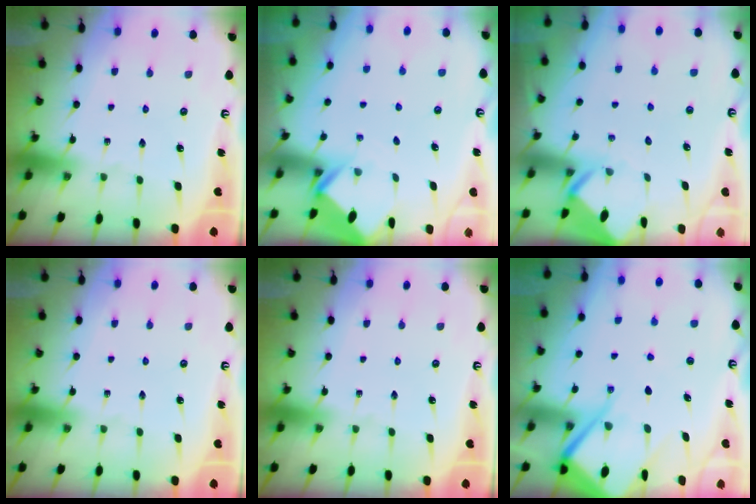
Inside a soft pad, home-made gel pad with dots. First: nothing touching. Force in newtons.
{"total": 2.7, "press": 2.7, "slide": 0.2}
{"total": 3.6, "press": 3.5, "slide": 0.2}
{"total": 0.0}
{"total": 0.0}
{"total": 12.0, "press": 12.0, "slide": 1.3}